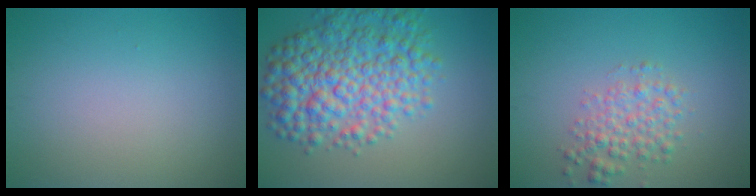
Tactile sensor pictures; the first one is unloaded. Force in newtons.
{"total": 8.5, "press": 8.5, "slide": 0.1}
{"total": 3.1, "press": 3.1, "slide": 0.1}